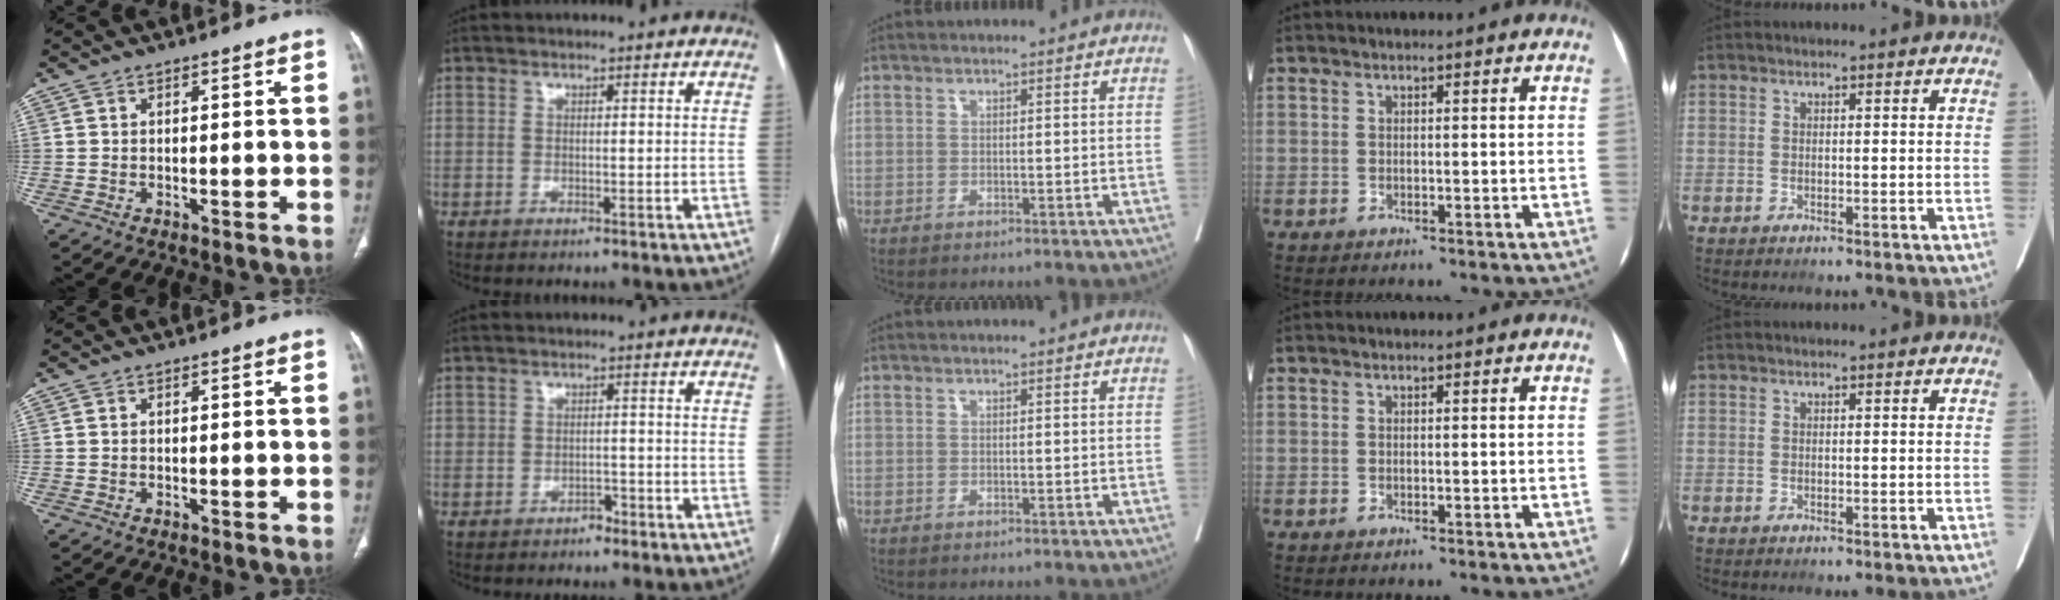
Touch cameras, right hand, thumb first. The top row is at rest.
{"index": {"total": 1.6, "force": [-1.1, 1.0, 0.5], "torque": [-0.009, 0.003, -0.018]}}